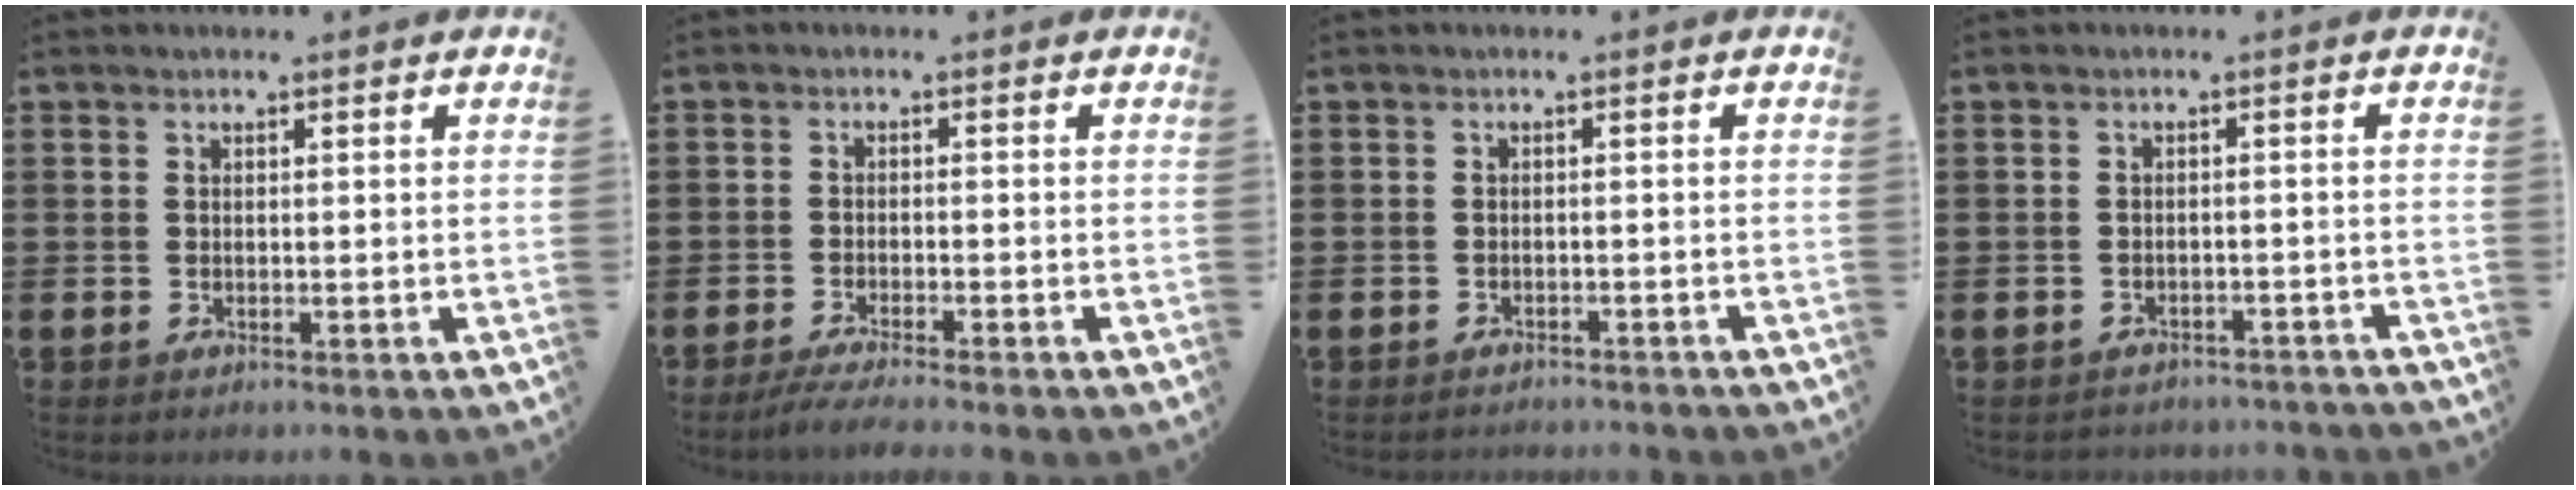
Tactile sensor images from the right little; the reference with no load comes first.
{"total": 2.4, "force": [-1.9, -0.1, 1.5], "torque": [-0.022, -0.001, -0.034]}
{"total": 1.1, "force": [-1.1, -0.1, -0.1], "torque": [-0.001, 0.002, -0.023]}
{"total": 1.5, "force": [-1.5, 0.0, -0.2], "torque": [-0.003, 0.003, -0.034]}